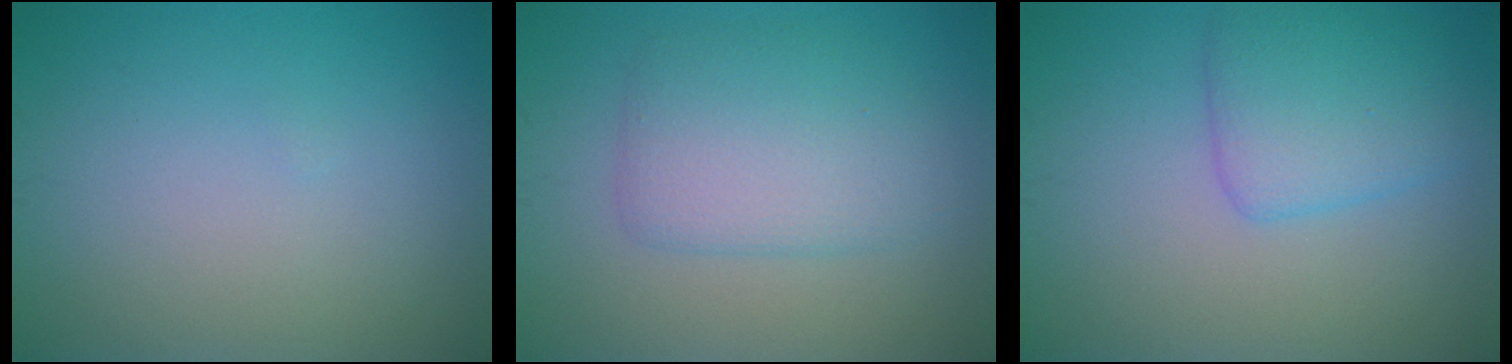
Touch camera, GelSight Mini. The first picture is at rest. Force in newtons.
{"total": 4.4, "press": 4.4, "slide": 0.1}
{"total": 3.8, "press": 3.8, "slide": 0.1}